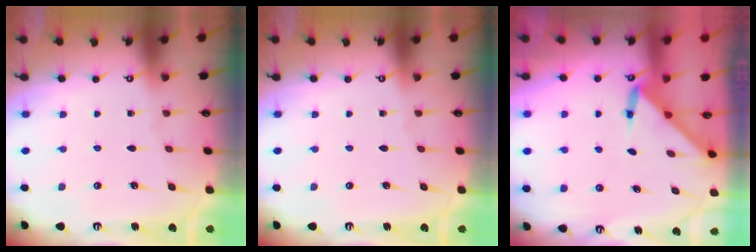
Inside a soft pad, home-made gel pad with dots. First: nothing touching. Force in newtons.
{"total": 0.0}
{"total": 3.2, "press": 3.2, "slide": 0.2}